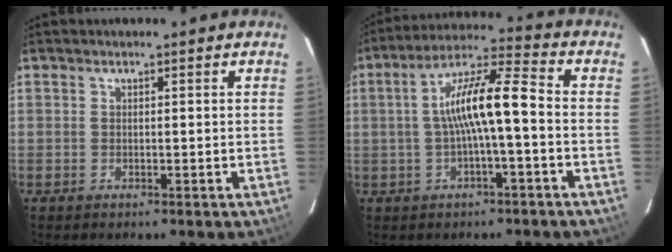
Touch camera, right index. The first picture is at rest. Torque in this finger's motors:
{"motor_torque": [0.84, -0.46, 0.62, 0.21]}